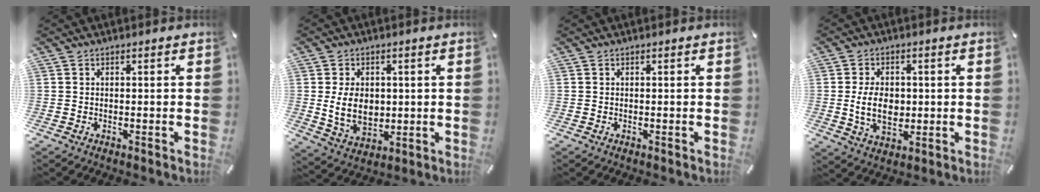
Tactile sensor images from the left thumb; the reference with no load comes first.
{"total": 9.6, "force": [0.5, 7.3, 6.3], "torque": [-0.129, -0.003, 0.006]}
{"total": 0.0}
{"total": 9.5, "force": [-0.1, 6.5, 6.9], "torque": [-0.142, -0.003, -0.006]}